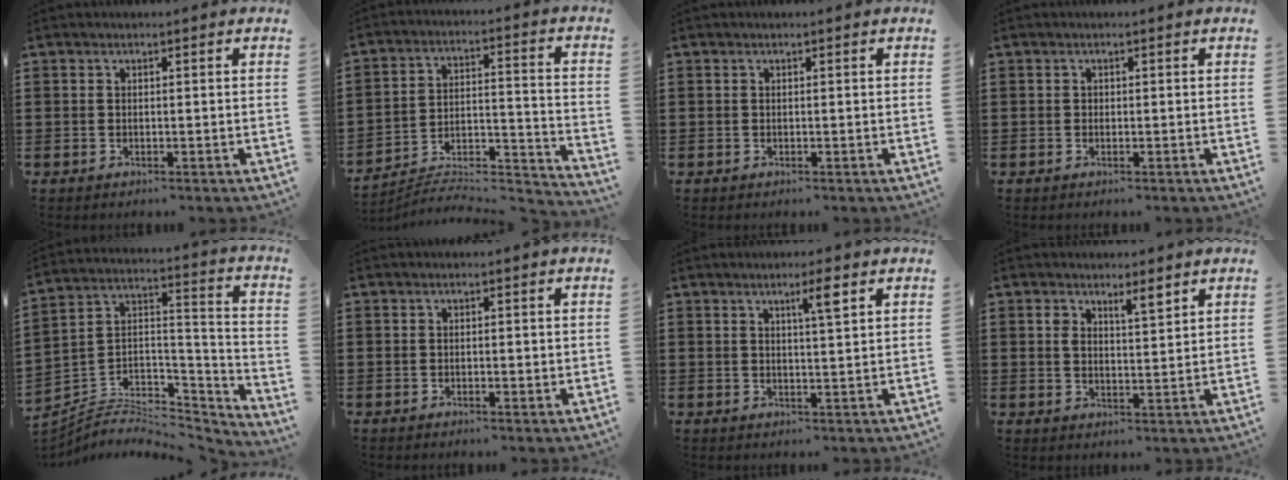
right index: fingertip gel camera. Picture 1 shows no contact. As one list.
[{"total": 6.3, "force": [-5.7, 1.7, 2.0], "torque": [-0.028, 0.002, -0.112]}, {"total": 0.0}, {"total": 0.0}, {"total": 4.9, "force": [-3.8, 2.8, 1.2], "torque": [-0.031, -0.003, -0.077]}, {"total": 0.7, "force": [-0.2, 0.3, 0.6], "torque": [-0.011, 0.000, -0.003]}, {"total": 3.3, "force": [1.9, 0.0, 2.8], "torque": [-0.043, -0.008, 0.026]}, {"total": 3.4, "force": [2.3, 0.9, 2.3], "torque": [-0.041, 0.000, 0.039]}]